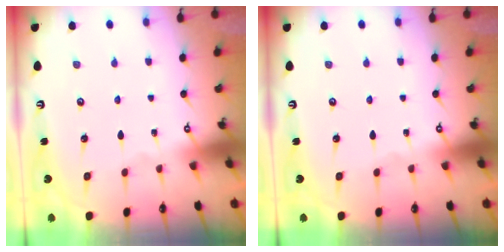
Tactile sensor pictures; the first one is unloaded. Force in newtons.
{"total": 0.0}